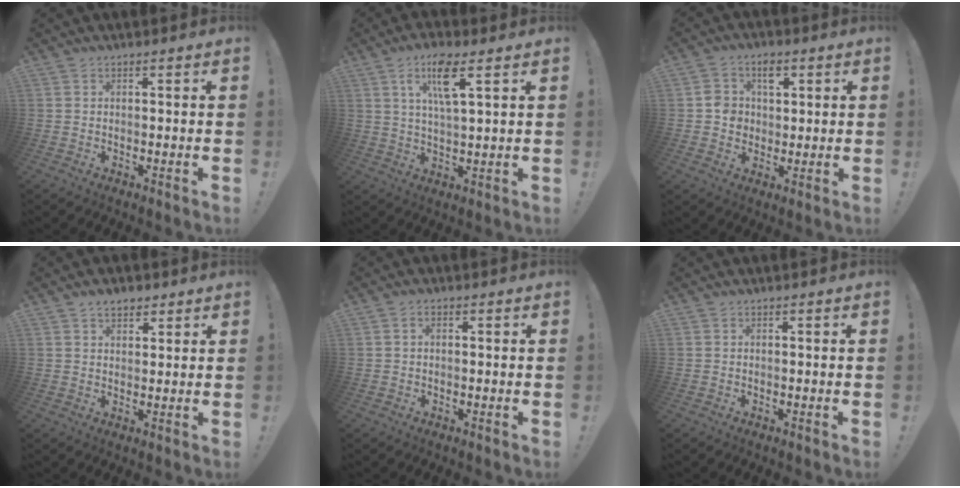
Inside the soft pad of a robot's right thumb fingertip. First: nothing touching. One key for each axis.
{"total": 10.1, "fx": 5.1, "fy": 2.5, "fz": 8.3, "tx": -0.141, "ty": -0.008, "tz": 0.086}
{"total": 6.8, "fx": 1.4, "fy": 6.1, "fz": 2.7, "tx": -0.033, "ty": -0.001, "tz": 0.027}
{"total": 4.1, "fx": 2.8, "fy": 2.5, "fz": 1.6, "tx": -0.016, "ty": -0.011, "tz": 0.049}
{"total": 1.2, "fx": 0.1, "fy": 0.7, "fz": 1.0, "tx": -0.014, "ty": 0.001, "tz": 0.000}
{"total": 0.0}